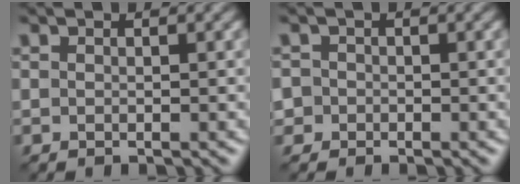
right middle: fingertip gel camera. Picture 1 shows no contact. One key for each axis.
{"total": 1.5, "fx": -0.4, "fy": 1.4, "fz": 0.1, "tx": 0.014, "ty": 0.006, "tz": -0.016}